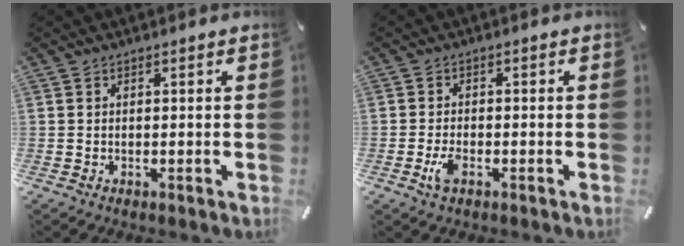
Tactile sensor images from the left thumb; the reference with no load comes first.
{"total": 3.6, "force": [-1.5, 1.8, 2.7], "torque": [-0.064, -0.001, -0.031]}